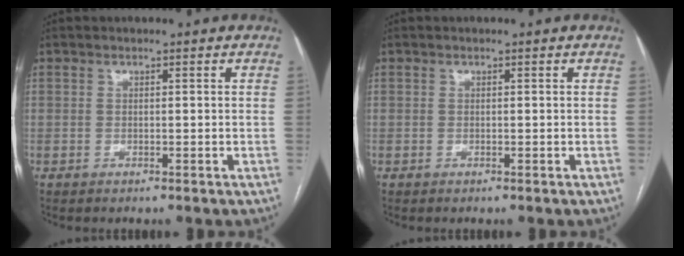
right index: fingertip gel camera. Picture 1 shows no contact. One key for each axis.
{"total": 0.0}